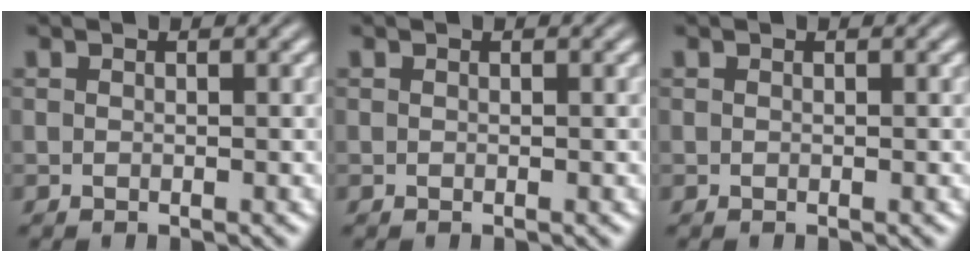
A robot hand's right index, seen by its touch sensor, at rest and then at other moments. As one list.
[{"total": 0.0}, {"total": 0.0}]